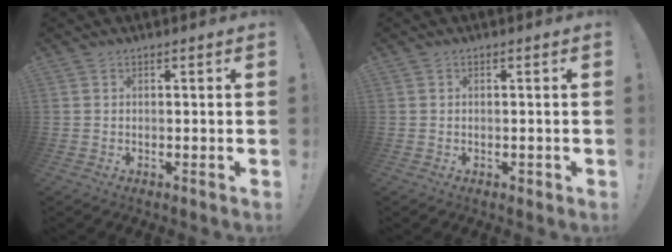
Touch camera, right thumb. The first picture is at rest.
{"total": 1.0, "force": [-0.3, 0.8, 0.6], "torque": [-0.013, 0.004, -0.003]}